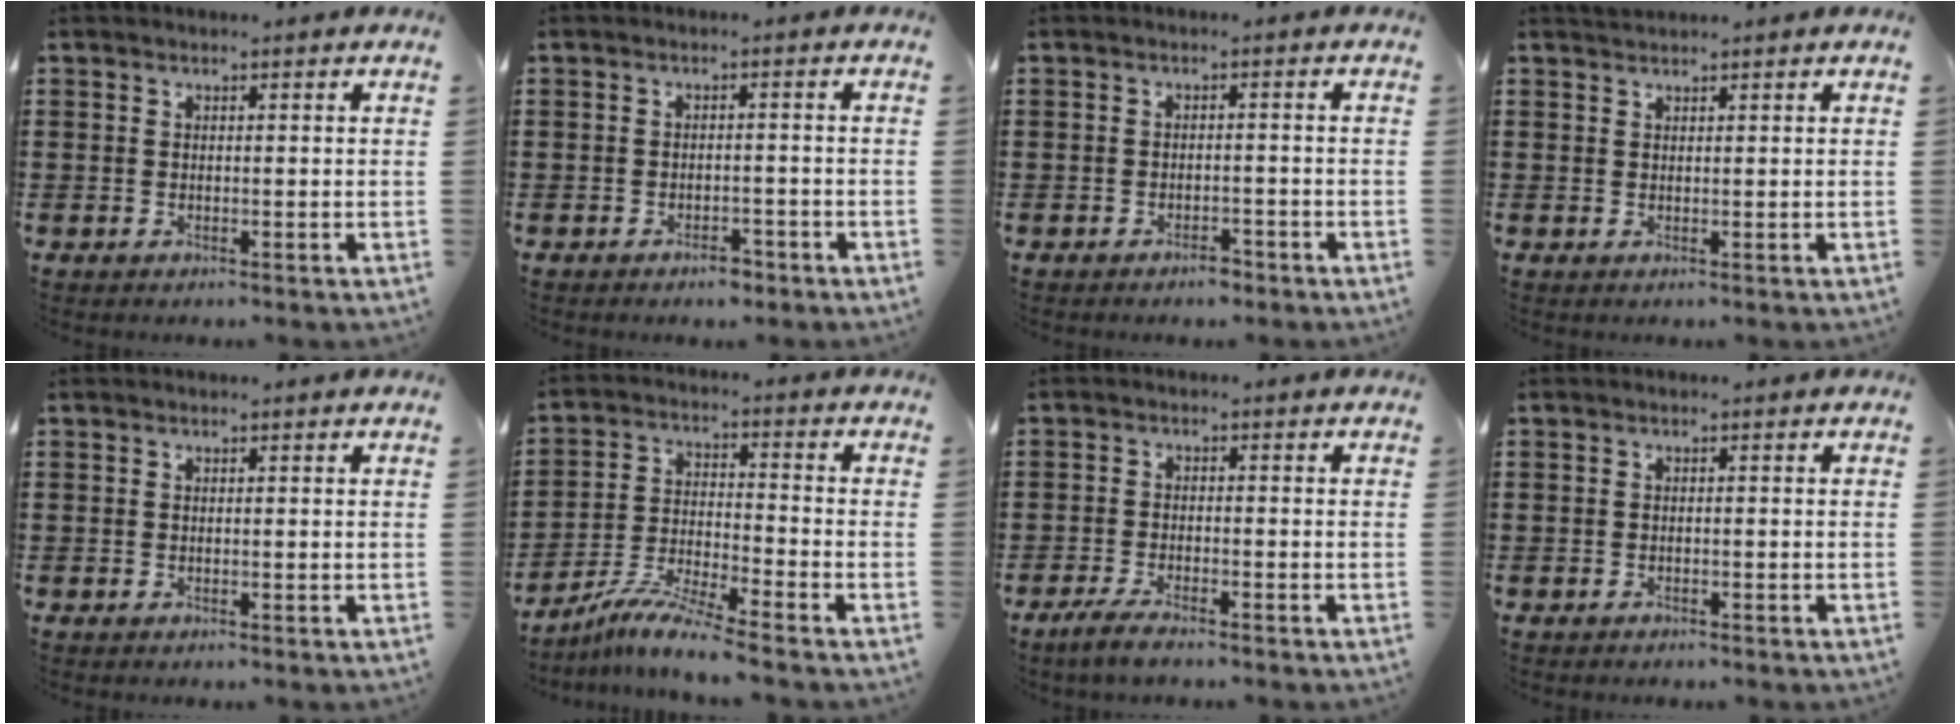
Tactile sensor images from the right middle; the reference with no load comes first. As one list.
[{"total": 2.1, "force": [-1.8, 0.7, 0.7], "torque": [-0.017, 0.000, -0.036]}, {"total": 1.8, "force": [-1.6, 0.5, 0.6], "torque": [-0.016, -0.001, -0.033]}, {"total": 1.1, "force": [1.0, 0.0, 0.2], "torque": [-0.005, -0.001, 0.020]}, {"total": 0.0}, {"total": 7.3, "force": [-6.5, -0.3, 3.4], "torque": [-0.070, -0.008, -0.128]}, {"total": 2.9, "force": [-2.4, 0.3, 1.6], "torque": [-0.041, -0.002, -0.050]}, {"total": 0.7, "force": [-0.7, 0.2, 0.1], "torque": [-0.003, 0.001, -0.015]}]